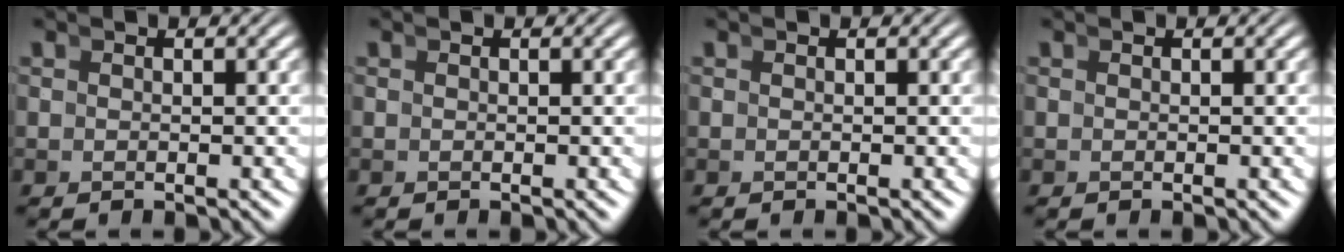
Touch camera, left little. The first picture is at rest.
{"total": 0.0}
{"total": 0.0}
{"total": 0.0}